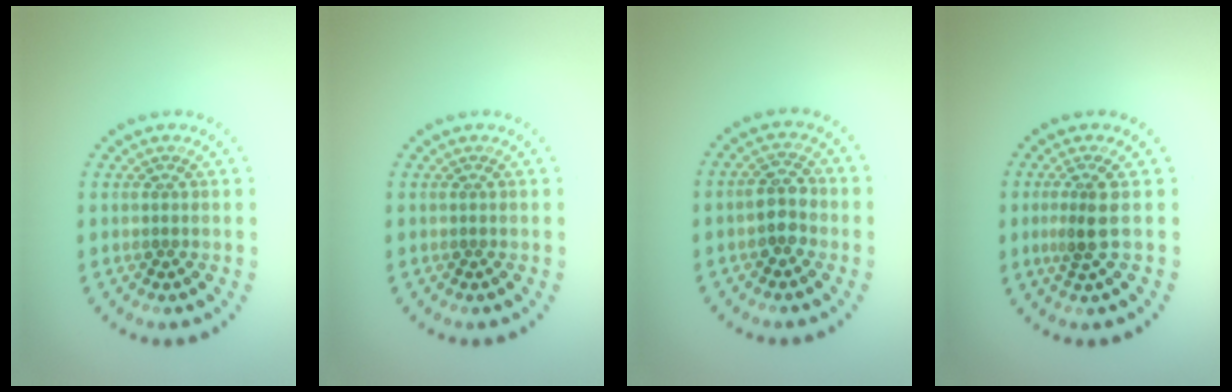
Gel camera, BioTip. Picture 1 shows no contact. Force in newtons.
{"total": 0.0}
{"total": 2.5, "press": 2.4, "slide": 0.6}
{"total": 2.3, "press": 1.8, "slide": 1.5}